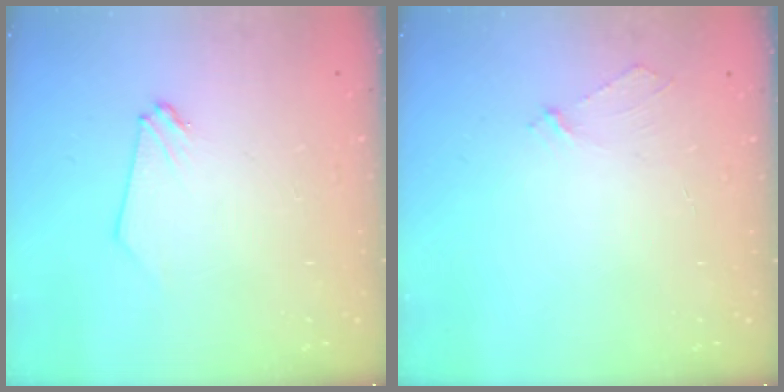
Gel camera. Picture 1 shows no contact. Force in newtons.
{"total": 2.2, "press": 2.2, "slide": 0.2}